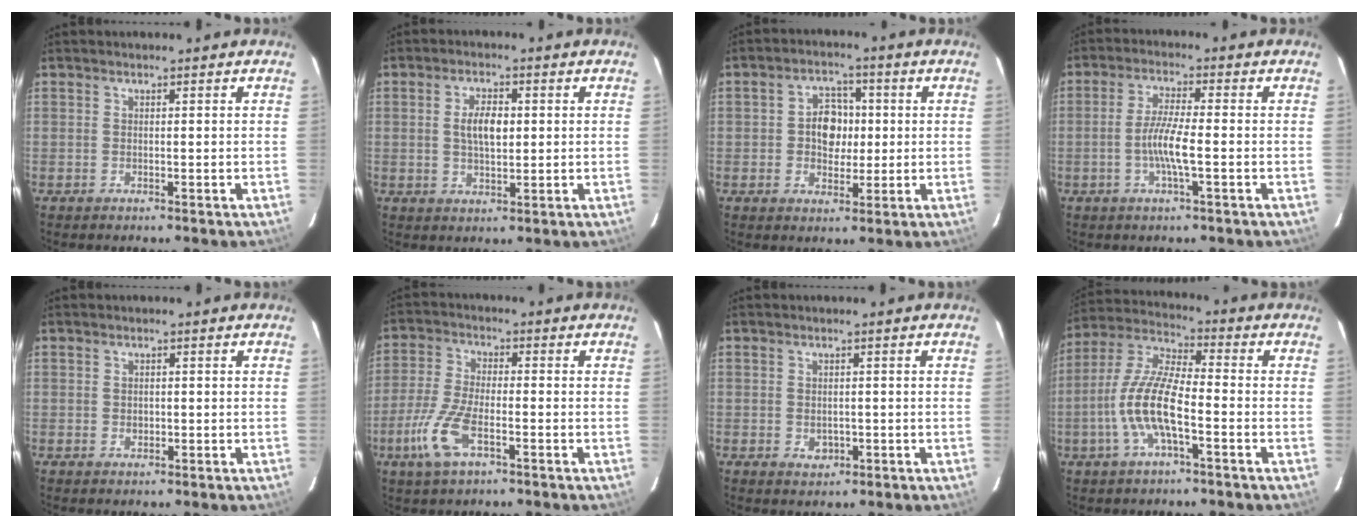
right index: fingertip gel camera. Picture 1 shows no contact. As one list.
[{"total": 5.3, "force": [0.7, 2.5, 4.6], "torque": [-0.084, 0.005, 0.015]}, {"total": 6.3, "force": [0.1, 5.1, 3.6], "torque": [-0.065, 0.018, 0.004]}, {"total": 5.9, "force": [-1.7, 0.2, 5.6], "torque": [-0.112, -0.002, -0.035]}, {"total": 1.3, "force": [0.0, 1.2, 0.5], "torque": [-0.005, 0.001, 0.001]}, {"total": 9.5, "force": [-4.3, 3.5, 7.8], "torque": [-0.181, -0.007, -0.085]}, {"total": 2.6, "force": [-0.5, 2.2, 1.3], "torque": [-0.022, -0.001, -0.001]}, {"total": 12.2, "force": [-3.8, 3.3, 11.0], "torque": [-0.235, 0.000, -0.076]}]